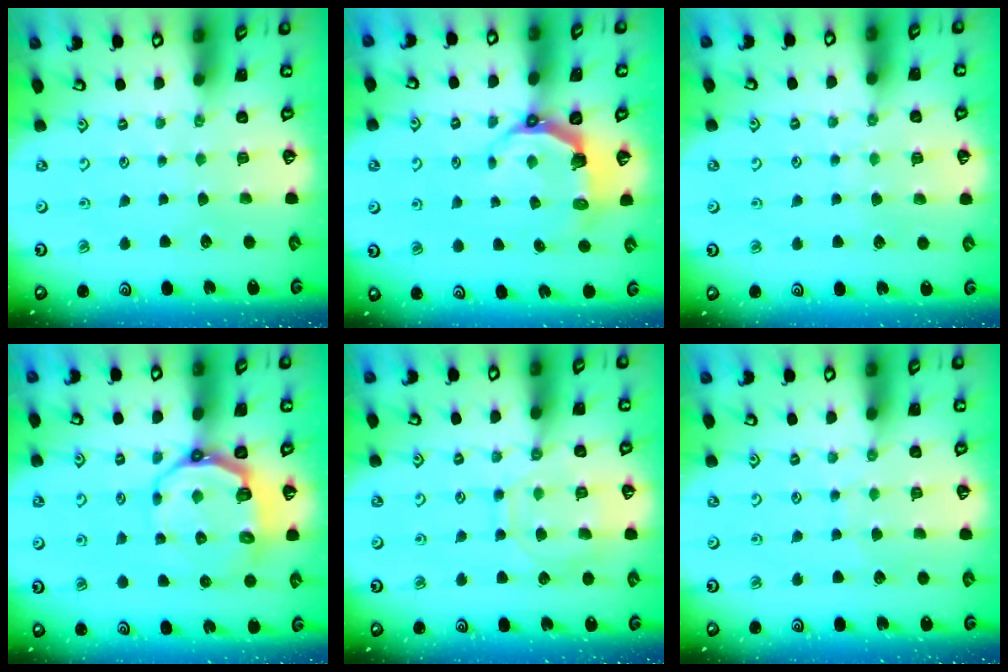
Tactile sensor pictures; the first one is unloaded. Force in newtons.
{"total": 6.3, "press": 4.5, "slide": 4.3}
{"total": 5.9, "press": 5.9, "slide": 0.5}
{"total": 8.6, "press": 7.5, "slide": 4.2}
{"total": 10.7, "press": 10.7, "slide": 1.0}
{"total": 4.8, "press": 4.7, "slide": 0.6}